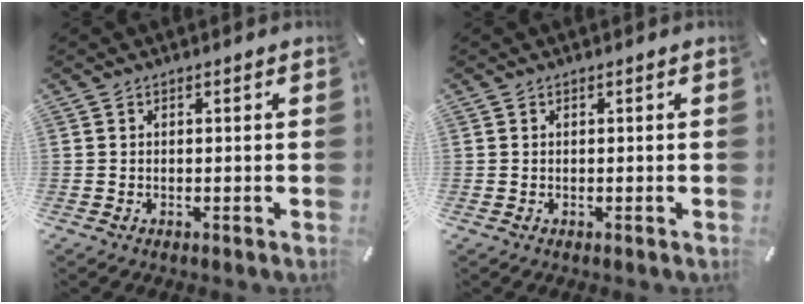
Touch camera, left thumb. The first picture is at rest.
{"total": 0.0}